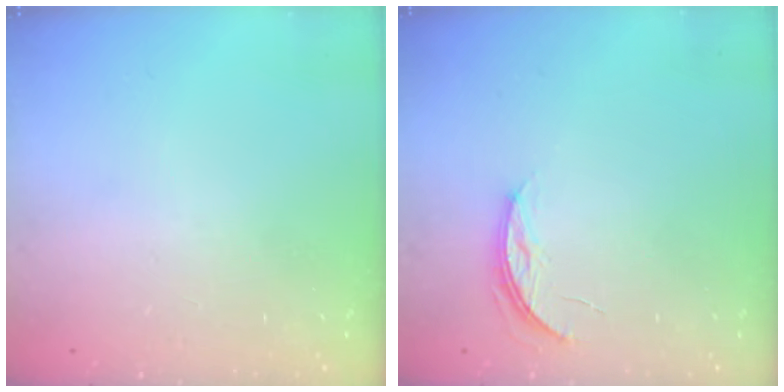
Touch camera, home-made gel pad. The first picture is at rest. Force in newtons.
{"total": 3.9, "press": 3.9, "slide": 0.4}